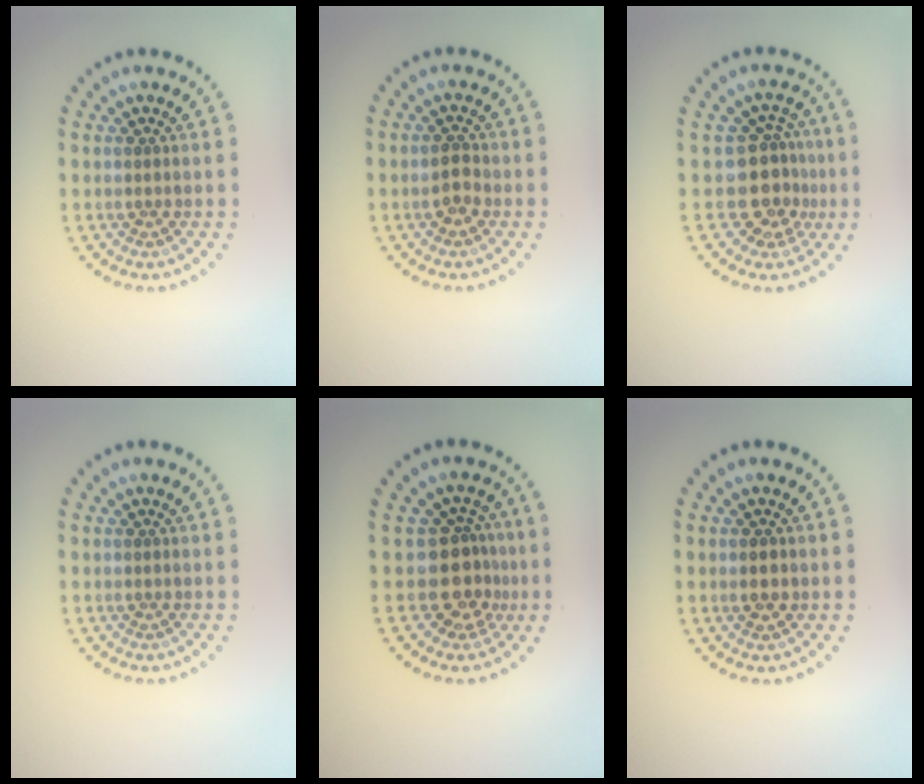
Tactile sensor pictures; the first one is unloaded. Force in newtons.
{"total": 1.9, "press": 1.9, "slide": 0.4}
{"total": 3.8, "press": 3.0, "slide": 2.4}
{"total": 0.0}
{"total": 3.5, "press": 2.7, "slide": 2.2}
{"total": 2.0, "press": 2.0, "slide": 0.2}